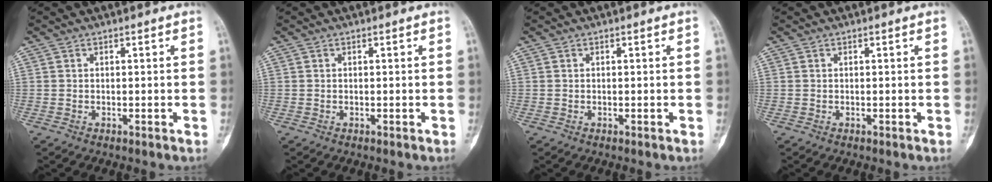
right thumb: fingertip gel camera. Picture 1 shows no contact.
{"total": 0.0}
{"total": 0.0}
{"total": 0.0}